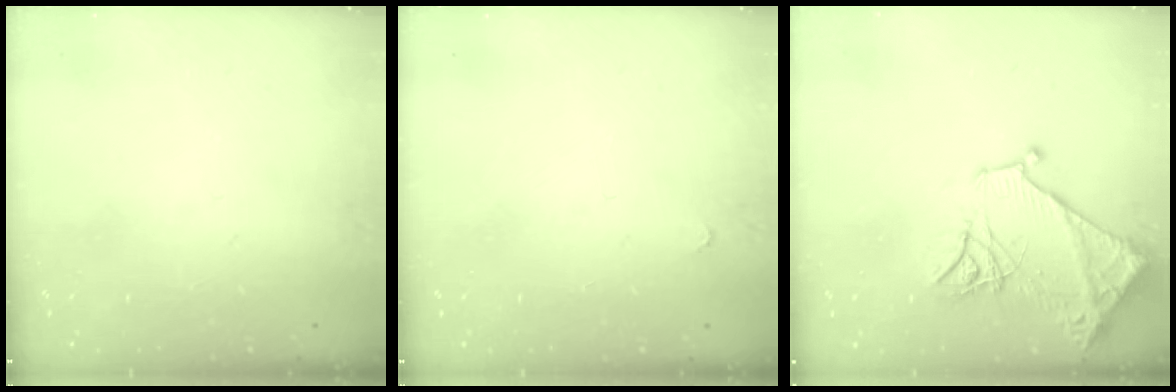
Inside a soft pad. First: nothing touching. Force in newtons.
{"total": 2.8, "press": 2.8, "slide": 0.4}
{"total": 13.5, "press": 13.4, "slide": 1.3}